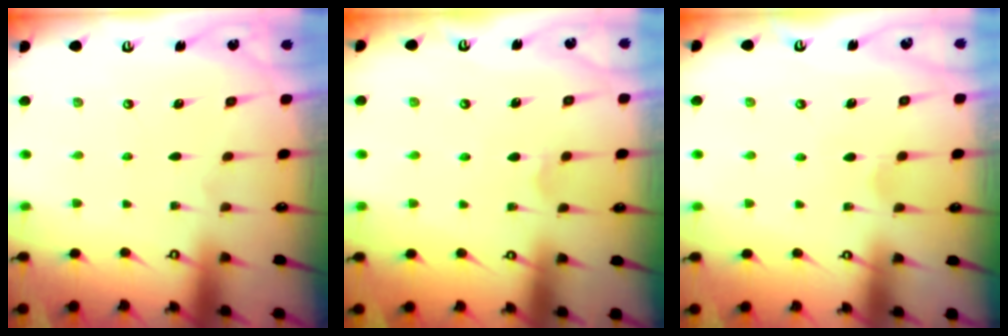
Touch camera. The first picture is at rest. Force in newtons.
{"total": 3.9, "press": 3.9, "slide": 0.4}
{"total": 5.0, "press": 4.9, "slide": 0.6}